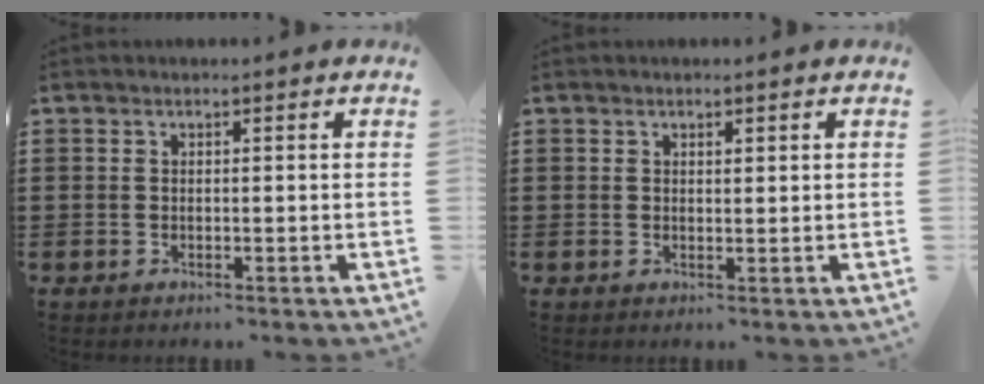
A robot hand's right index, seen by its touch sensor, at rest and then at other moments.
{"total": 0.7, "force": [0.5, 0.4, 0.3], "torque": [-0.007, 0.003, 0.010]}